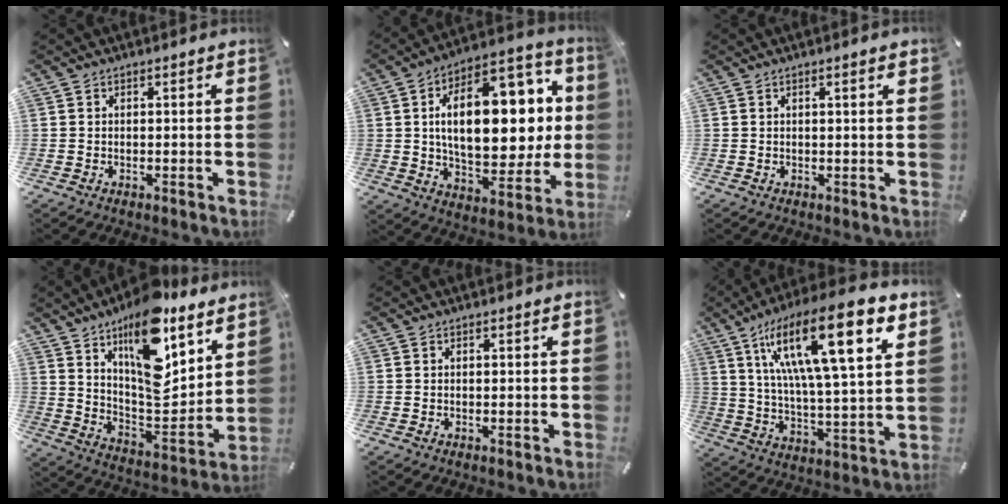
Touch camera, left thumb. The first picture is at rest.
{"total": 24.8, "force": [4.7, 13.5, 20.2], "torque": [-0.326, -0.020, 0.076]}
{"total": 1.4, "force": [0.6, 0.1, 1.2], "torque": [-0.024, 0.001, 0.010]}
{"total": 18.7, "force": [11.8, 8.2, 12.0], "torque": [-0.181, -0.081, 0.202]}
{"total": 0.0}
{"total": 22.4, "force": [11.8, 6.4, 18.0], "torque": [-0.316, -0.050, 0.178]}